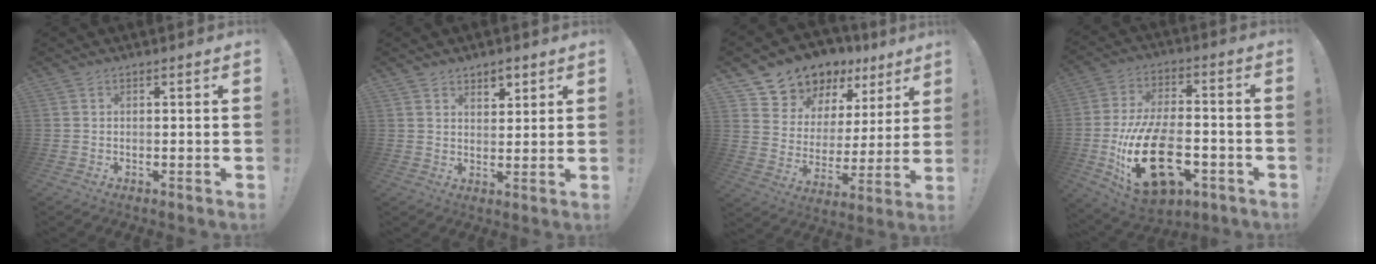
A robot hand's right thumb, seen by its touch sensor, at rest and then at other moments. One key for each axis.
{"total": 4.5, "fx": 3.2, "fy": 3.0, "fz": 1.2, "tx": 0.001, "ty": -0.023, "tz": 0.055}
{"total": 9.9, "fx": 8.5, "fy": 5.0, "fz": 1.1, "tx": -0.034, "ty": -0.077, "tz": 0.161}
{"total": 24.9, "fx": -7.5, "fy": 14.2, "fz": 19.0, "tx": -0.351, "ty": 0.042, "tz": -0.111}